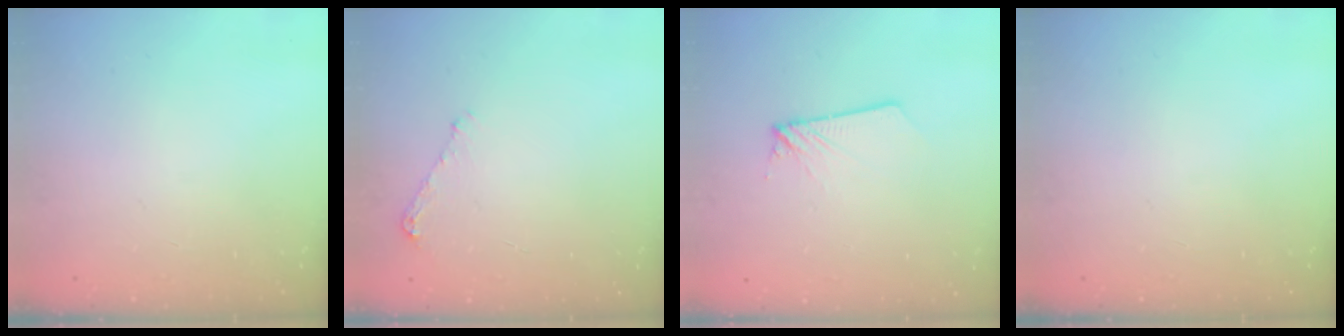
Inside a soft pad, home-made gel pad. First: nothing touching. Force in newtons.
{"total": 5.3, "press": 5.2, "slide": 0.6}
{"total": 1.8, "press": 1.8, "slide": 0.1}
{"total": 0.0}